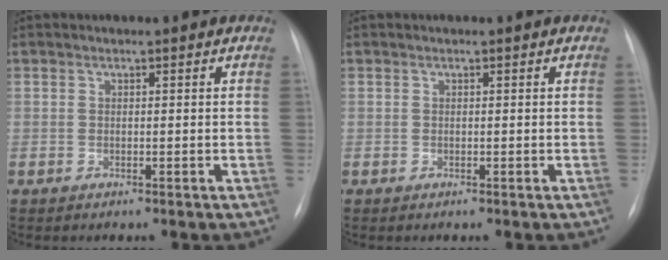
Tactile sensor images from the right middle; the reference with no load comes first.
{"total": 0.0}